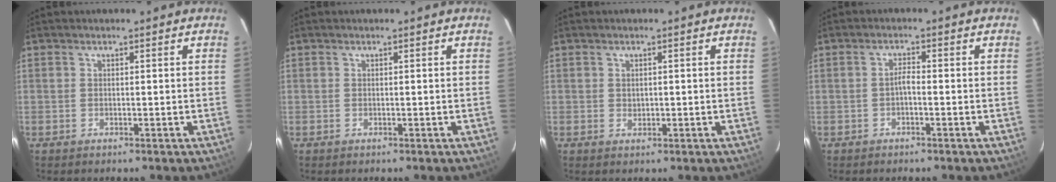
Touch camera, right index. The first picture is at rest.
{"total": 0.0}
{"total": 1.1, "force": [0.2, 1.0, 0.5], "torque": [-0.008, 0.002, 0.004]}
{"total": 1.4, "force": [-0.7, 0.3, 1.2], "torque": [-0.023, 0.006, -0.014]}